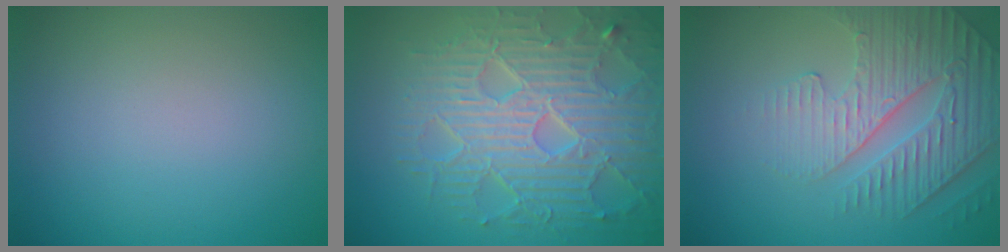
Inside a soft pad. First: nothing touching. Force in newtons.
{"total": 8.4, "press": 6.1, "slide": 5.8}
{"total": 4.2, "press": 4.0, "slide": 1.3}